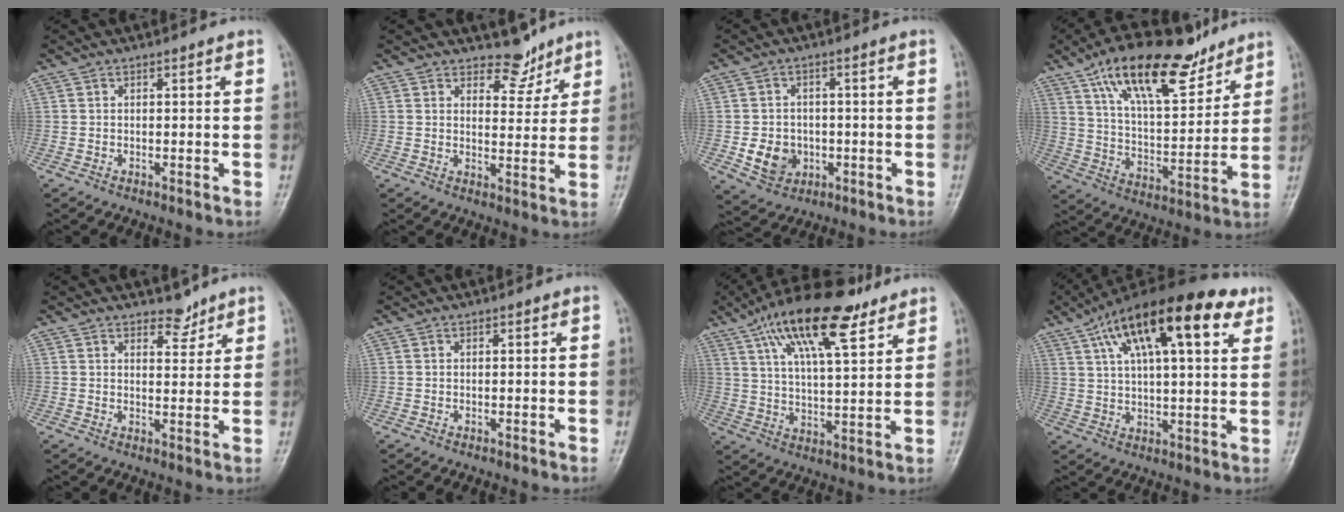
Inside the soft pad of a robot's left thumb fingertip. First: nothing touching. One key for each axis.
{"total": 5.0, "fx": 4.2, "fy": 2.5, "fz": 0.9, "tx": 0.017, "ty": -0.034, "tz": 0.067}
{"total": 6.8, "fx": -1.4, "fy": 5.8, "fz": 3.2, "tx": -0.031, "ty": 0.006, "tz": -0.017}
{"total": 19.8, "fx": 13.1, "fy": 7.6, "fz": 12.8, "tx": -0.181, "ty": -0.053, "tz": 0.230}
{"total": 3.3, "fx": 2.8, "fy": 1.6, "fz": 0.8, "tx": 0.006, "ty": -0.022, "tz": 0.043}
{"total": 0.0}
{"total": 18.4, "fx": 10.4, "fy": 6.4, "fz": 13.7, "tx": -0.217, "ty": -0.021, "tz": 0.178}
{"total": 21.5, "fx": 11.0, "fy": 7.7, "fz": 16.8, "tx": -0.258, "ty": -0.002, "tz": 0.173}